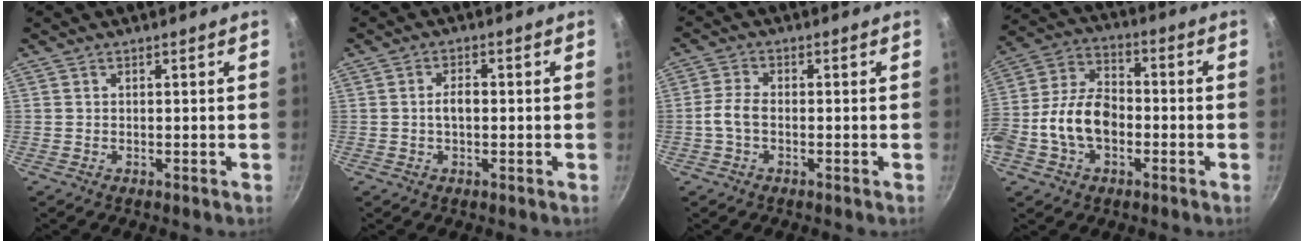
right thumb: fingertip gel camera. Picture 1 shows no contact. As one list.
[{"total": 3.1, "force": [-0.2, 1.7, 2.6], "torque": [-0.039, 0.012, -0.005]}, {"total": 3.7, "force": [-1.0, 2.0, 2.9], "torque": [-0.064, 0.017, -0.026]}, {"total": 13.5, "force": [-3.0, 9.2, 9.4], "torque": [-0.153, 0.041, -0.067]}]